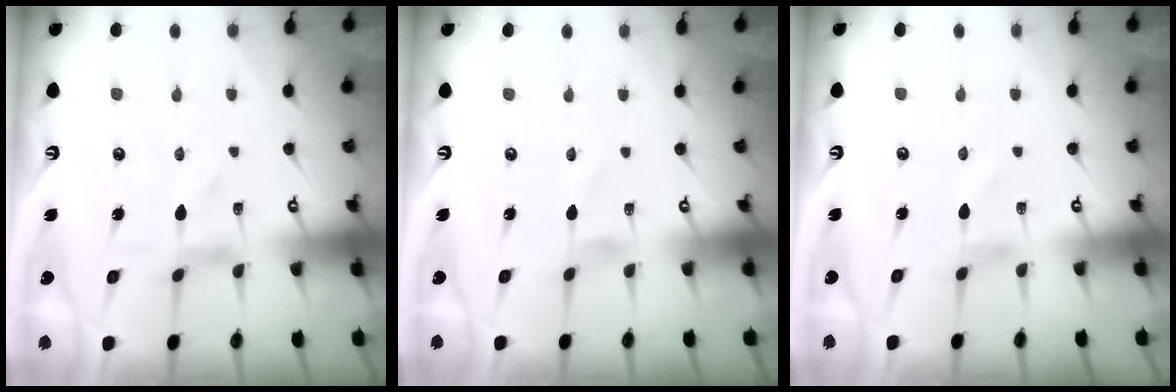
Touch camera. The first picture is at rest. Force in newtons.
{"total": 0.0}
{"total": 0.8, "press": 0.8, "slide": 0.1}